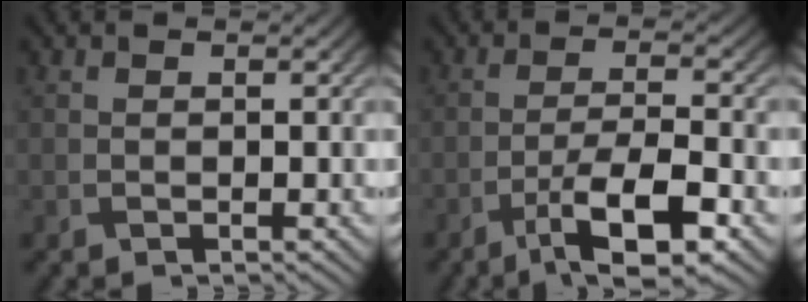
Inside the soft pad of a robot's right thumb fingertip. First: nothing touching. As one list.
[{"total": 8.8, "force": [-4.8, 2.1, 7.0], "torque": [-0.125, 0.000, -0.082]}]